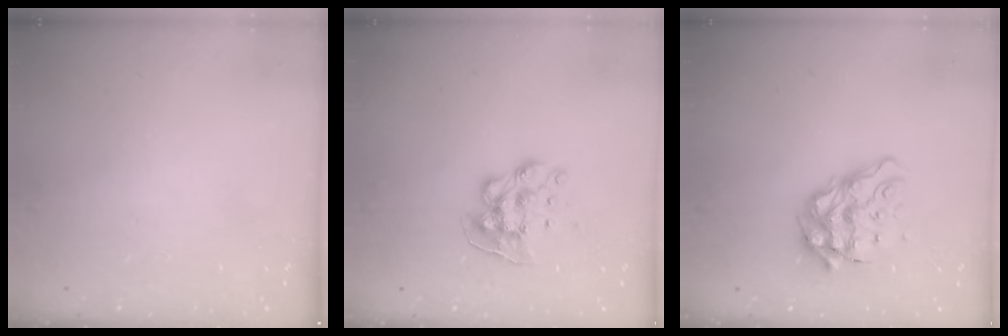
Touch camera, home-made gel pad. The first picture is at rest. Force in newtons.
{"total": 10.0, "press": 9.9, "slide": 0.6}
{"total": 15.8, "press": 15.7, "slide": 1.6}